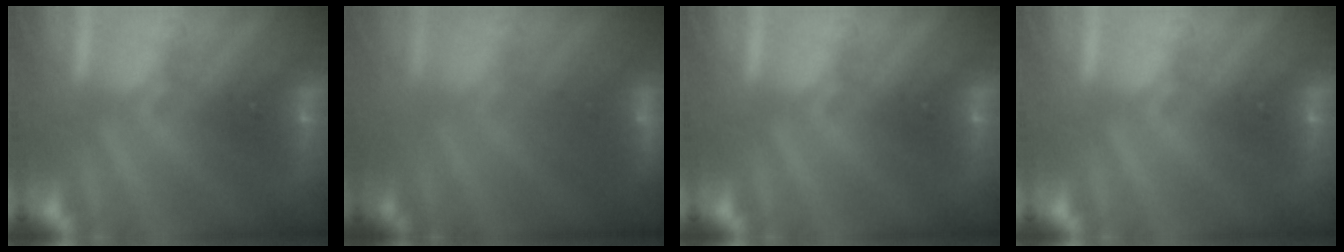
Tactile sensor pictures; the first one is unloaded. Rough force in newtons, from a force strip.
{"total": 2.9}
{"total": 0.0}
{"total": 0.0}